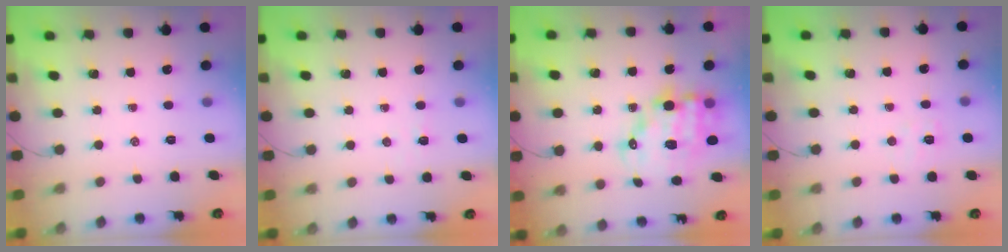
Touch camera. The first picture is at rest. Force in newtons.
{"total": 2.6, "press": 2.5, "slide": 0.8}
{"total": 14.1, "press": 13.8, "slide": 3.2}
{"total": 4.1, "press": 4.0, "slide": 0.9}